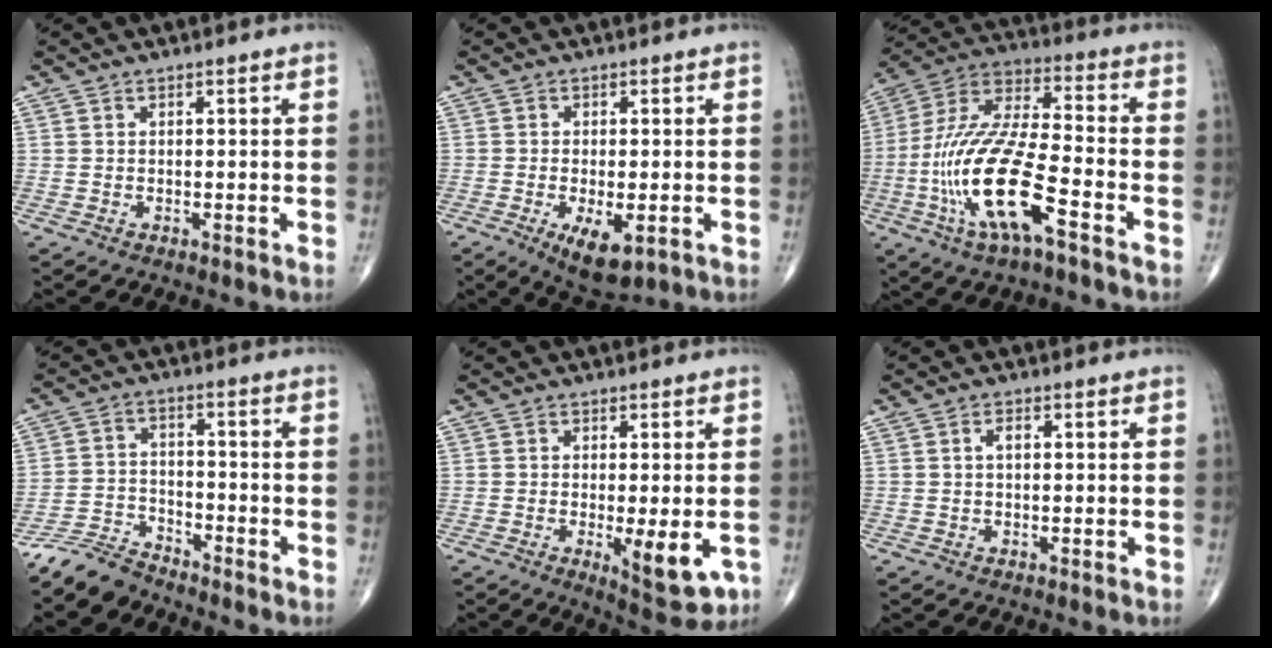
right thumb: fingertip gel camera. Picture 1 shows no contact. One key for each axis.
{"total": 7.3, "fx": -2.6, "fy": 3.1, "fz": 6.1, "tx": -0.099, "ty": -0.013, "tz": -0.034}
{"total": 20.2, "fx": -7.1, "fy": 5.8, "fz": 18.0, "tx": -0.389, "ty": 0.029, "tz": -0.130}
{"total": 5.9, "fx": -5.6, "fy": 1.7, "fz": 0.2, "tx": 0.001, "ty": 0.031, "tz": -0.117}
{"total": 8.5, "fx": -2.2, "fy": 2.7, "fz": 7.7, "tx": -0.101, "ty": -0.019, "tz": -0.027}
{"total": 1.5, "fx": 0.2, "fy": 0.8, "fz": 1.3, "tx": -0.021, "ty": 0.005, "tz": 0.002}